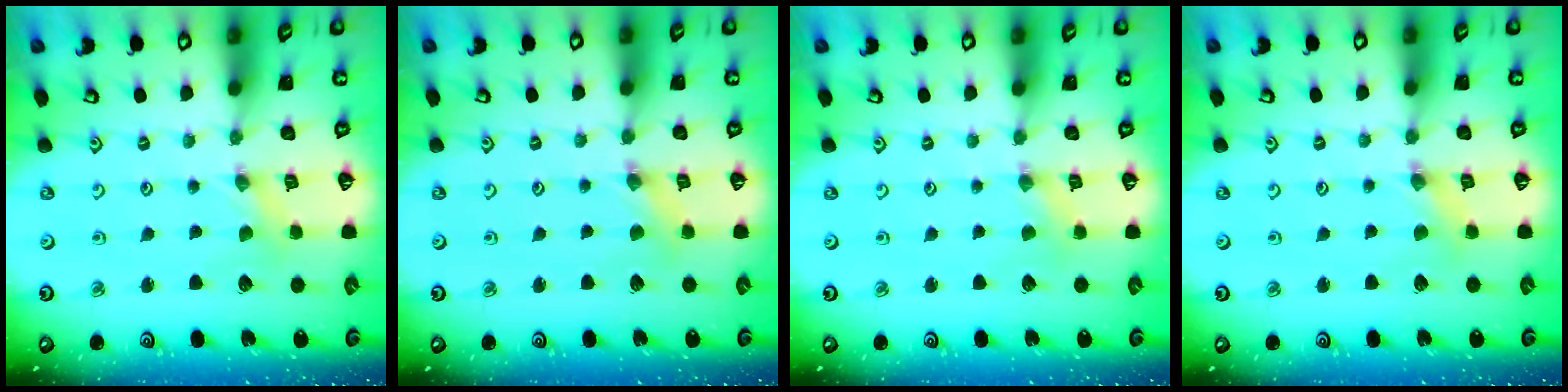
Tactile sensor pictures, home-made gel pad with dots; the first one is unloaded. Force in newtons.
{"total": 1.8, "press": 1.8, "slide": 0.3}
{"total": 1.0, "press": 1.0, "slide": 0.1}
{"total": 1.8, "press": 1.8, "slide": 0.3}